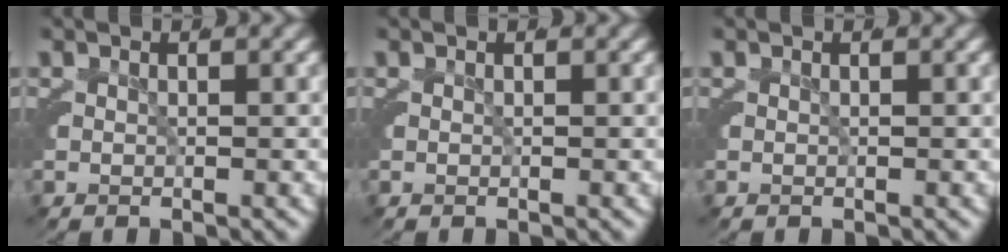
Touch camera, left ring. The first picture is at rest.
{"total": 0.0}
{"total": 0.0}